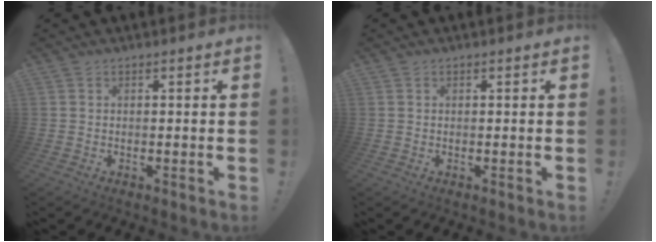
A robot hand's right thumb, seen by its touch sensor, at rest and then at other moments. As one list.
[{"total": 0.0}]